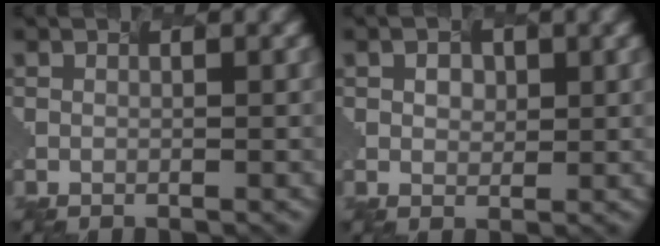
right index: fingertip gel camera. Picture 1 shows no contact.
{"total": 0.8, "force": [-0.2, 0.7, 0.1], "torque": [-0.005, -0.002, 0.006]}